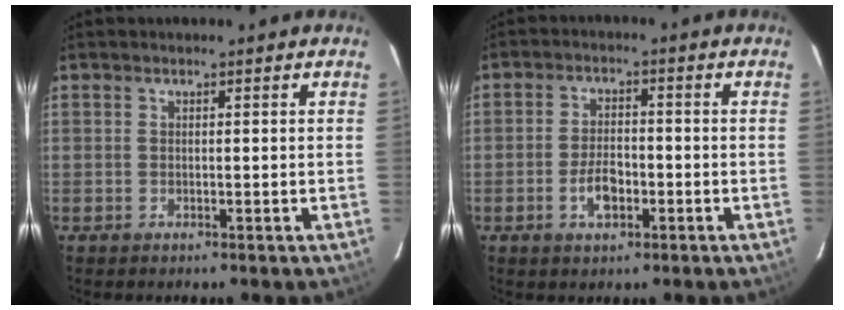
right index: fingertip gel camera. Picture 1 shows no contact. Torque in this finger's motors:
{"motor_torque": [0.81, -0.25, 0.37, 0.04]}